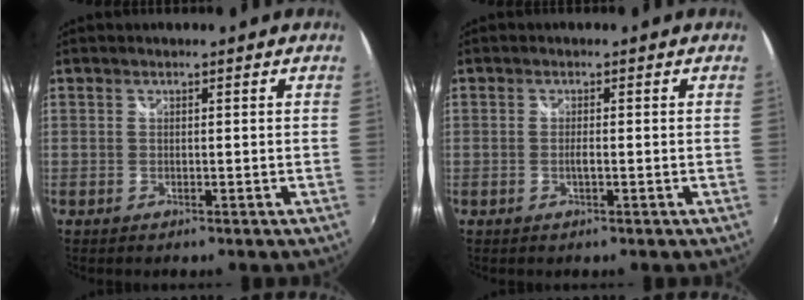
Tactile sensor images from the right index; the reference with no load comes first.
{"total": 1.2, "force": [-0.4, 0.1, 1.1], "torque": [-0.022, -0.002, -0.008]}